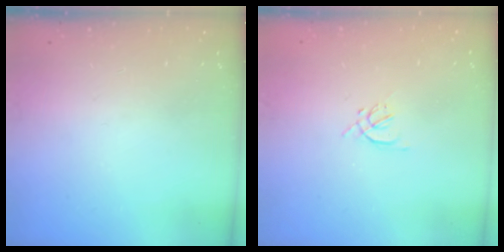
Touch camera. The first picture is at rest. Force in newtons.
{"total": 1.6, "press": 1.6, "slide": 0.5}